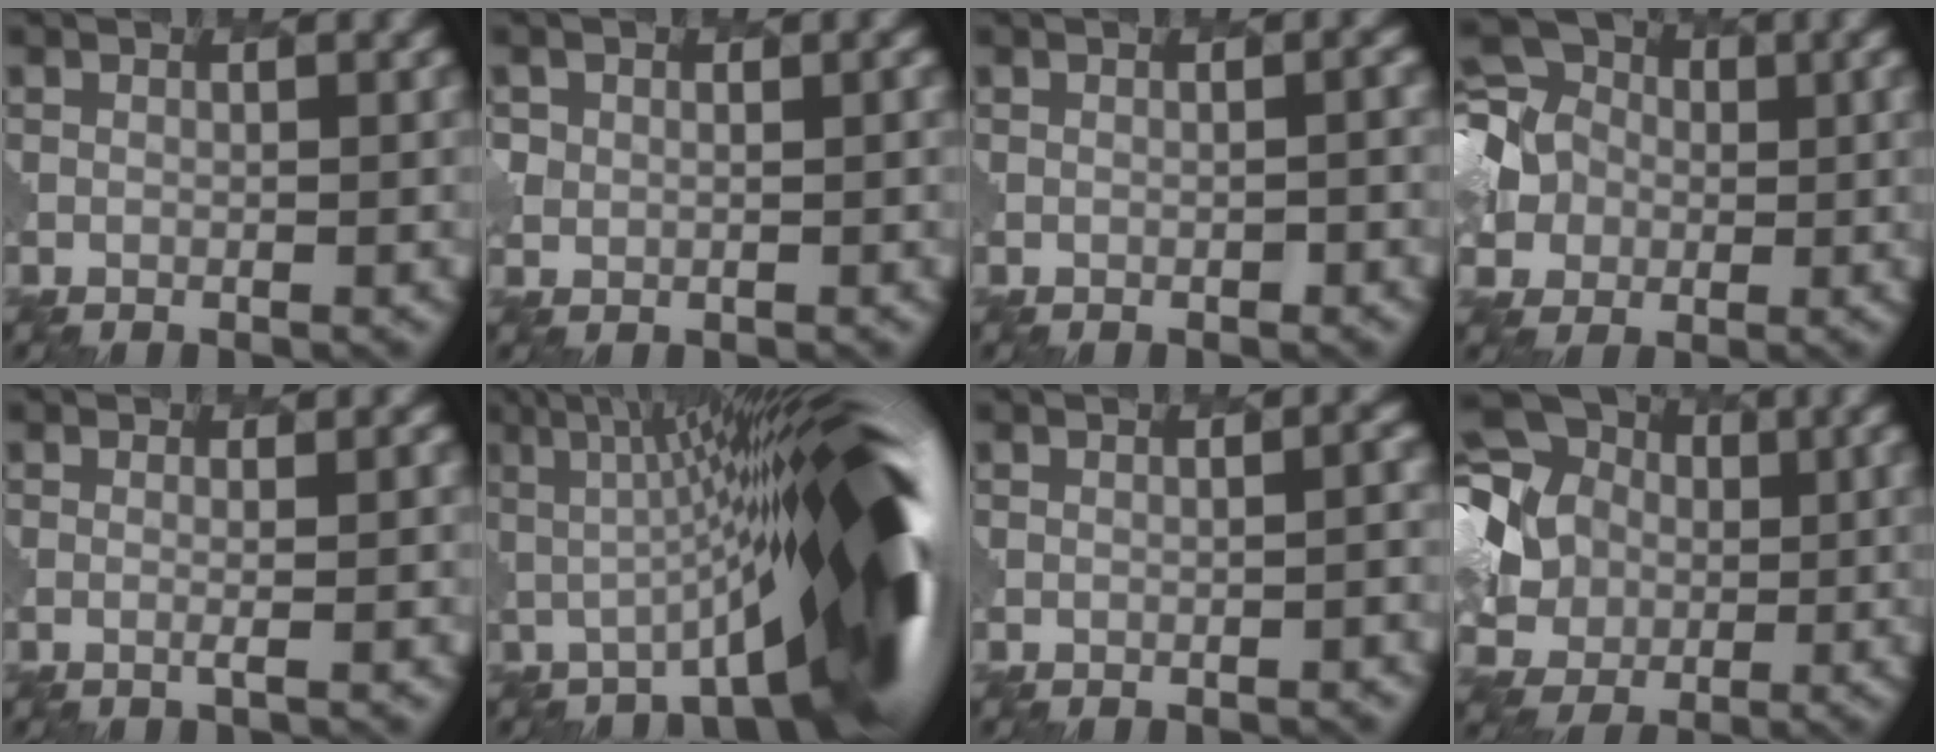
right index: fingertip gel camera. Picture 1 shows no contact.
{"total": 2.3, "force": [1.1, 2.0, -0.2], "torque": [0.002, 0.000, 0.006]}
{"total": 0.9, "force": [-0.4, 0.7, 0.5], "torque": [0.003, 0.001, 0.002]}
{"total": 10.9, "force": [0.9, 10.5, 2.8], "torque": [-0.136, 0.027, -0.033]}
{"total": 1.6, "force": [0.9, -1.3, -0.1], "torque": [0.008, 0.016, -0.006]}
{"total": 12.1, "force": [0.8, 0.4, 12.1], "torque": [-0.145, 0.046, -0.022]}
{"total": 2.1, "force": [-0.4, 0.6, 2.0], "torque": [-0.003, 0.011, -0.007]}
{"total": 14.3, "force": [3.3, 13.3, 4.1], "torque": [-0.165, 0.038, 0.003]}